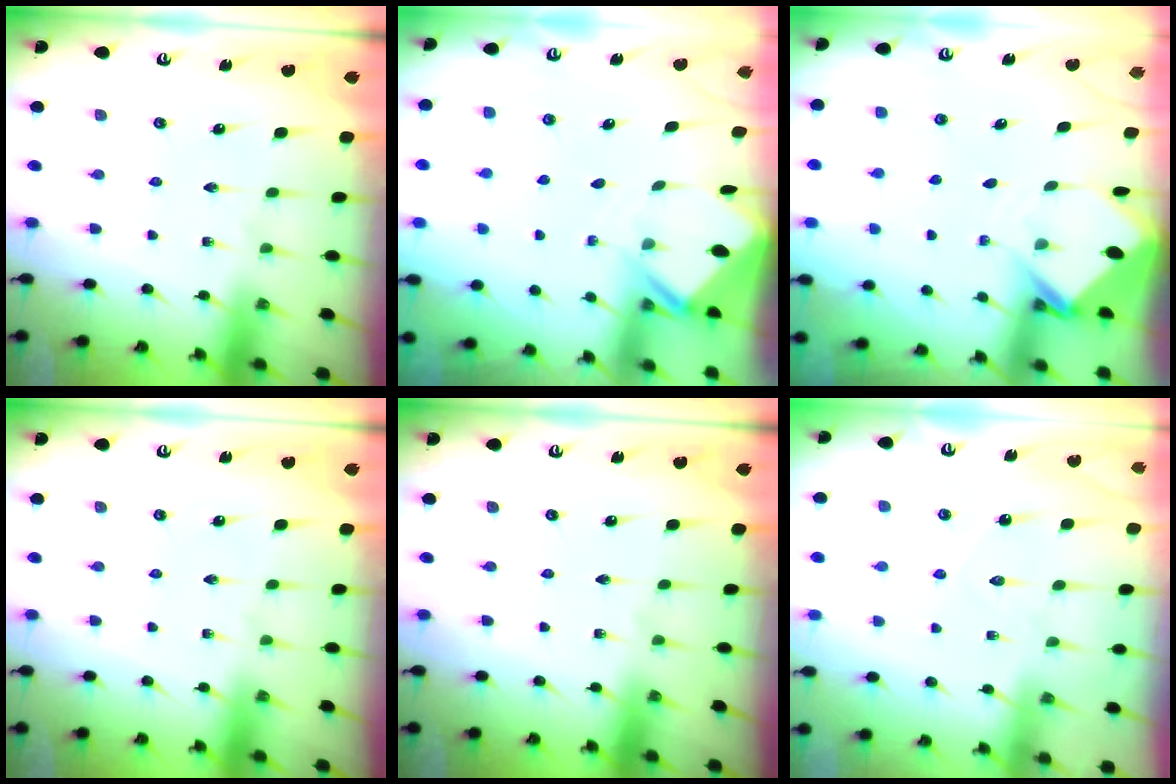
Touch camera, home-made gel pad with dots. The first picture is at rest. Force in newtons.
{"total": 2.4, "press": 2.4, "slide": 0.1}
{"total": 3.6, "press": 3.6, "slide": 0.2}
{"total": 0.0}
{"total": 0.0}
{"total": 5.8, "press": 5.8, "slide": 0.5}